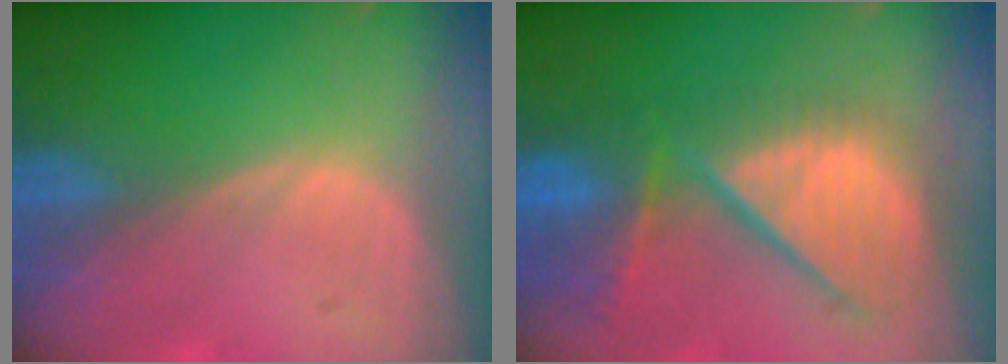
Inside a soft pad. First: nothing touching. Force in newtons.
{"total": 11.9, "press": 10.3, "slide": 5.9}